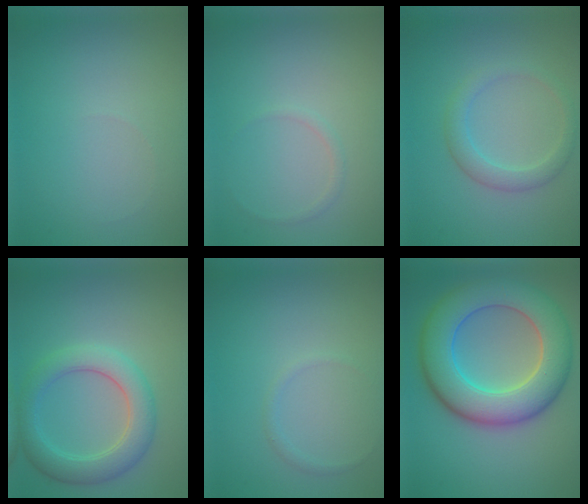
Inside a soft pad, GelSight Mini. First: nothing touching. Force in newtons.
{"total": 0.5, "press": 0.5, "slide": 0.1}
{"total": 2.4, "press": 2.4, "slide": 0.1}
{"total": 4.6, "press": 4.5, "slide": 0.5}
{"total": 0.7, "press": 0.7, "slide": 0.1}
{"total": 10.4, "press": 10.4, "slide": 0.4}